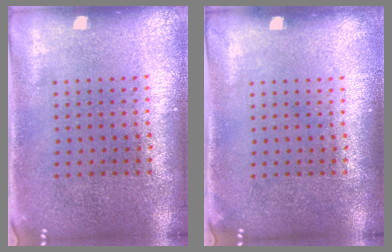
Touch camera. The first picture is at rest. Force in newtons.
{"total": 0.0}